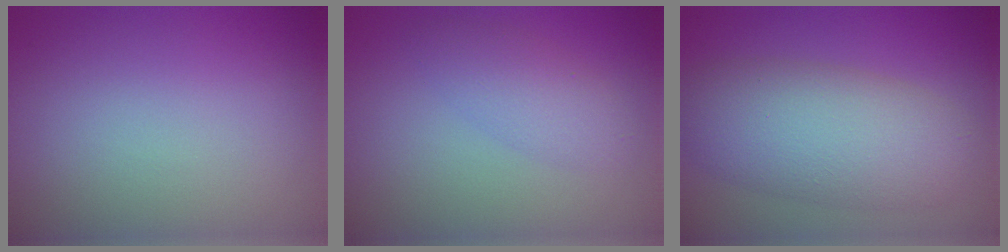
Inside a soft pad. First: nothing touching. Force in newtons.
{"total": 2.5, "press": 2.5, "slide": 0.1}
{"total": 7.3, "press": 7.3, "slide": 0.5}